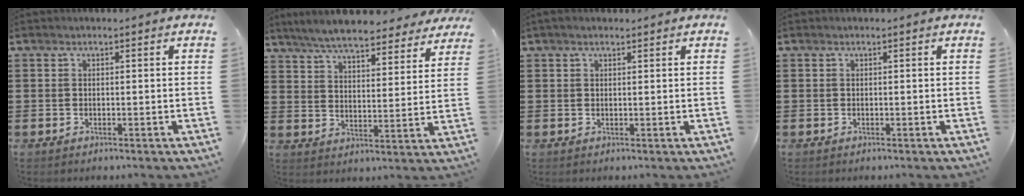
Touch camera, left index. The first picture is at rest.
{"total": 7.1, "force": [6.7, 0.4, 2.4], "torque": [-0.074, -0.031, 0.120]}
{"total": 1.1, "force": [0.8, 0.3, 0.7], "torque": [-0.015, 0.002, 0.015]}
{"total": 0.0}